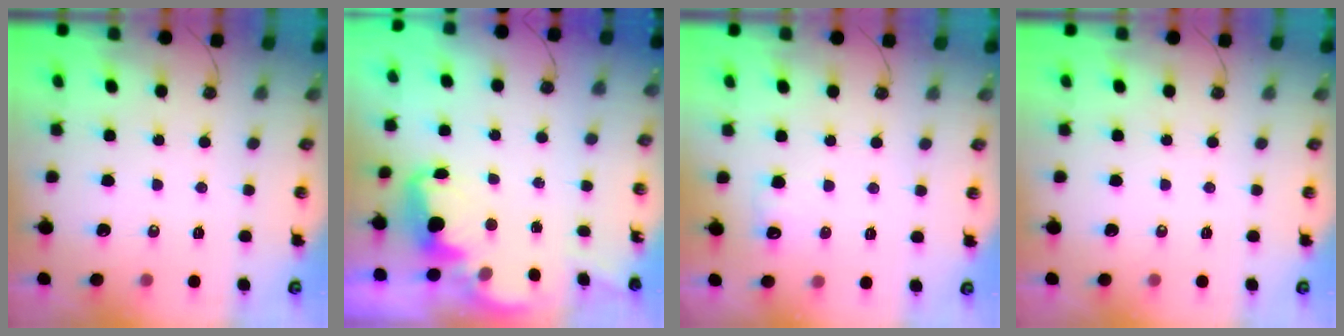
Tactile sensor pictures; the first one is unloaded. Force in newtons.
{"total": 2.7, "press": 2.6, "slide": 0.6}
{"total": 6.5, "press": 6.4, "slide": 1.1}
{"total": 0.0}